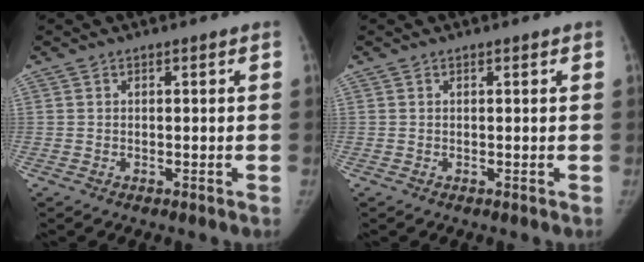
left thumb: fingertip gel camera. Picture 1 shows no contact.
{"total": 0.0}